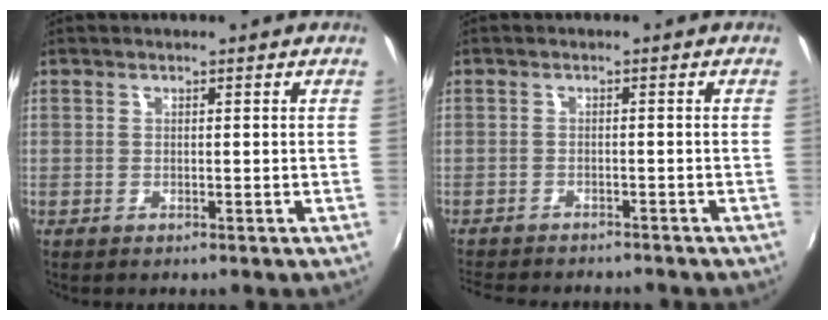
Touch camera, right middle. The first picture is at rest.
{"total": 8.0, "force": [-7.3, 1.6, 2.9], "torque": [-0.074, -0.018, -0.113]}